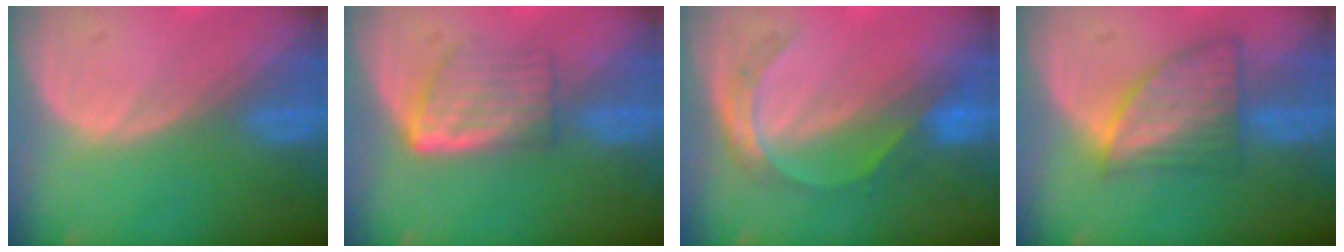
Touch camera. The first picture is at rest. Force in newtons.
{"total": 5.8, "press": 5.2, "slide": 2.5}
{"total": 5.1, "press": 4.9, "slide": 1.4}
{"total": 7.0, "press": 6.4, "slide": 2.8}